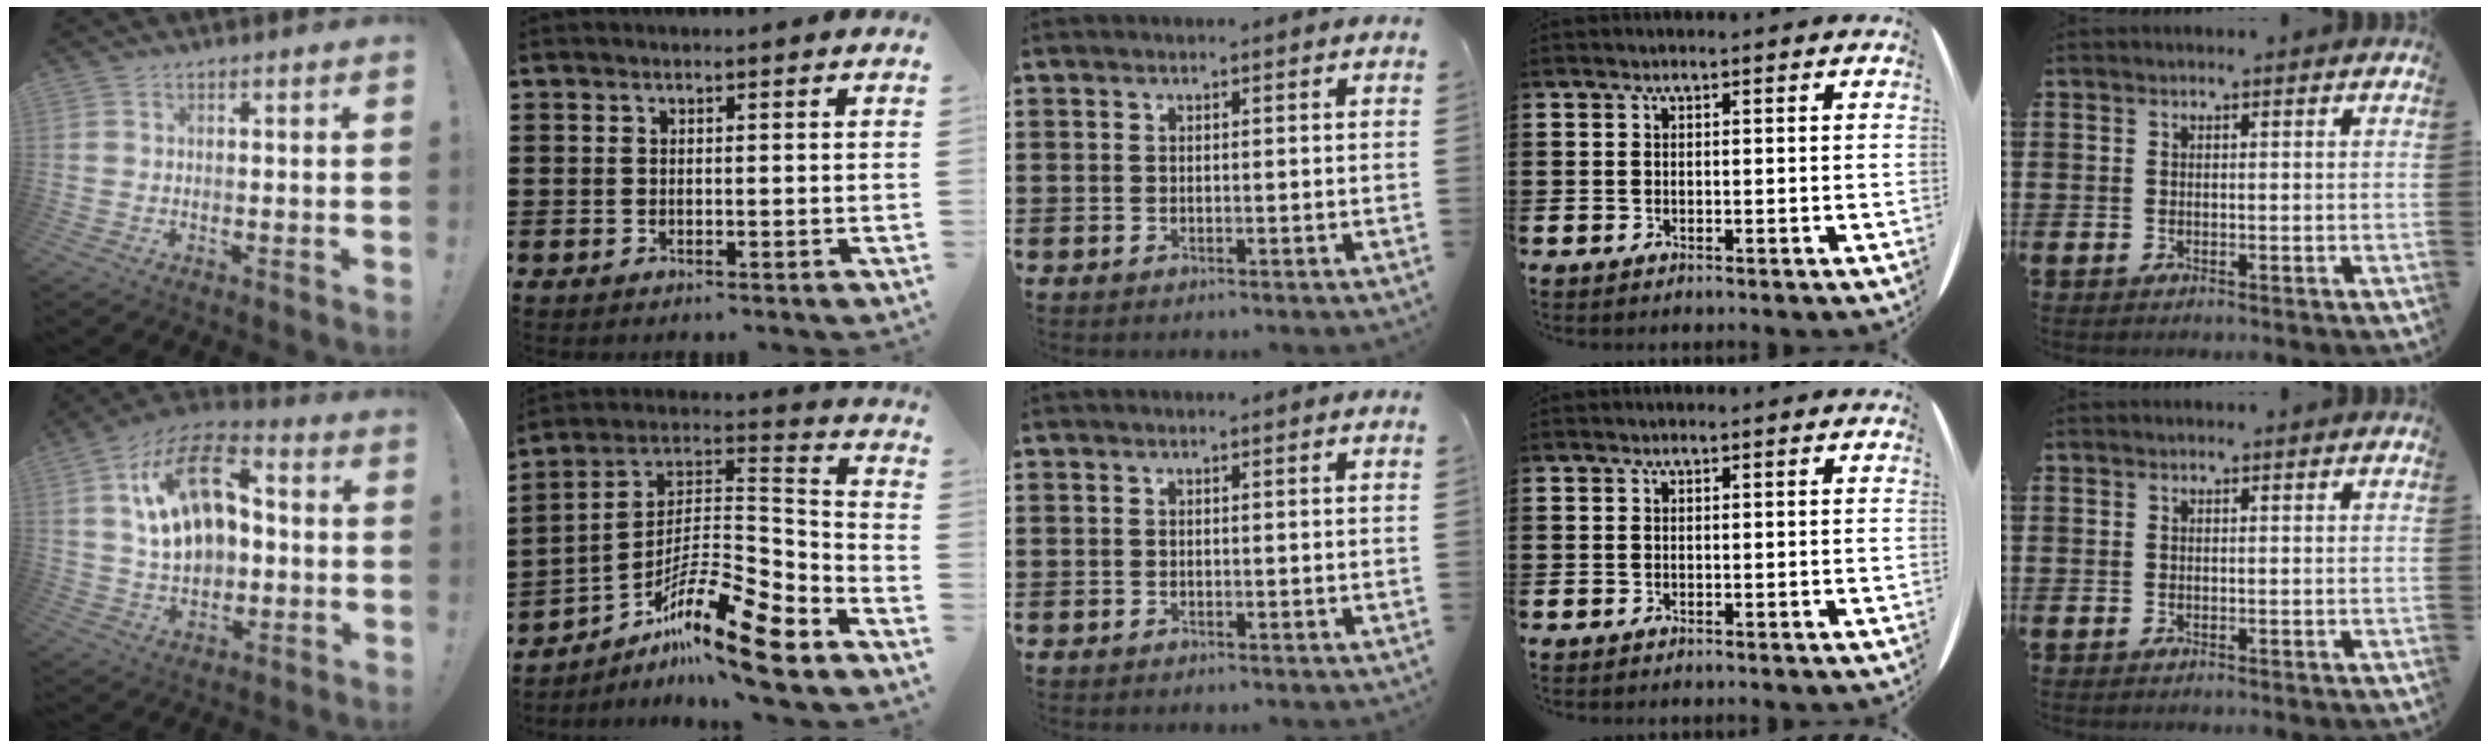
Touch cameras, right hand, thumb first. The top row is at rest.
{"thumb": {"total": 19.4, "force": [4.4, 12.7, 13.9], "torque": [-0.222, -0.008, 0.084]}, "index": {"total": 14.6, "force": [-10.1, 2.7, 10.1], "torque": [-0.162, 0.017, -0.190]}}